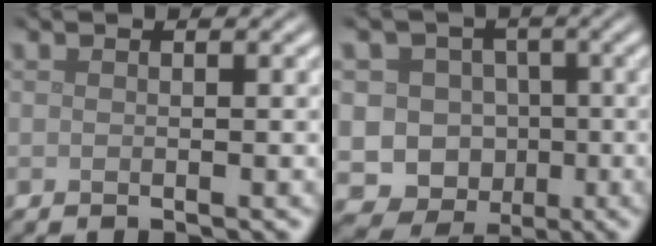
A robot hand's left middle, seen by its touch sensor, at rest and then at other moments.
{"total": 9.6, "force": [-2.1, 8.9, 2.8], "torque": [-0.033, 0.014, -0.071]}